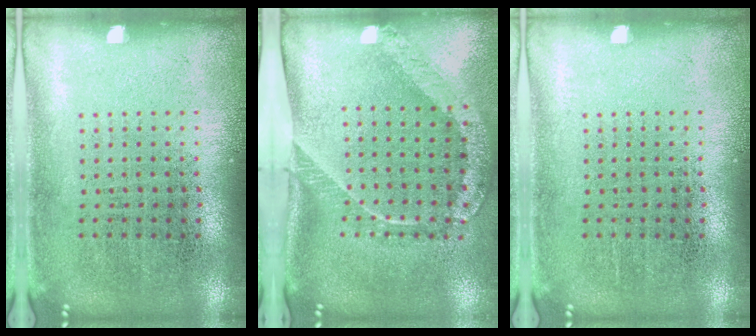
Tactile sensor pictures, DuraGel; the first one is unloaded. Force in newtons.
{"total": 2.4, "press": 1.6, "slide": 1.8}
{"total": 0.0}